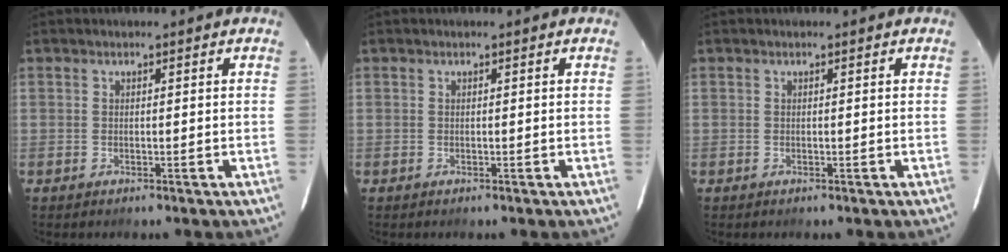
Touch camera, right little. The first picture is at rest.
{"total": 0.0}
{"total": 0.0}